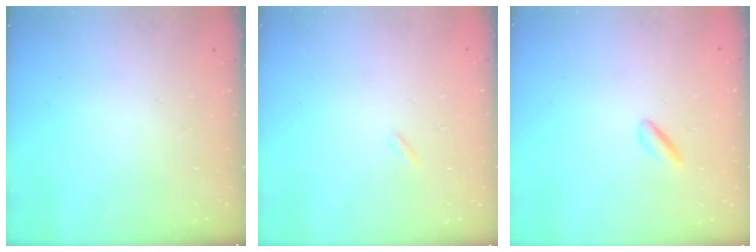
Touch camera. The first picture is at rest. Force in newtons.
{"total": 0.0}
{"total": 1.0, "press": 0.7, "slide": 0.7}